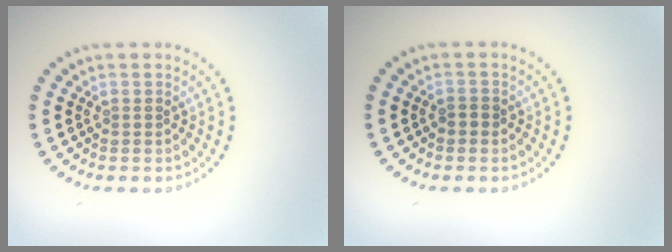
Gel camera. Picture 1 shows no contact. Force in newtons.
{"total": 0.9, "press": 0.9, "slide": 0.1}